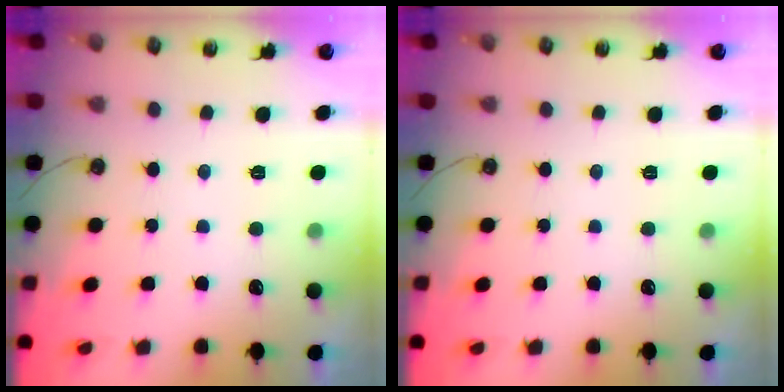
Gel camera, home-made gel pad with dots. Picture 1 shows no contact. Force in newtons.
{"total": 0.0}